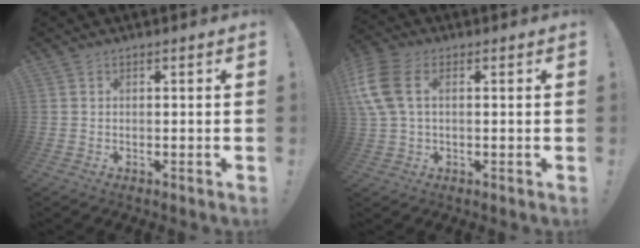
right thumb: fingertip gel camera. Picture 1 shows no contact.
{"total": 10.2, "force": [2.3, 6.4, 7.7], "torque": [-0.182, 0.008, 0.048]}